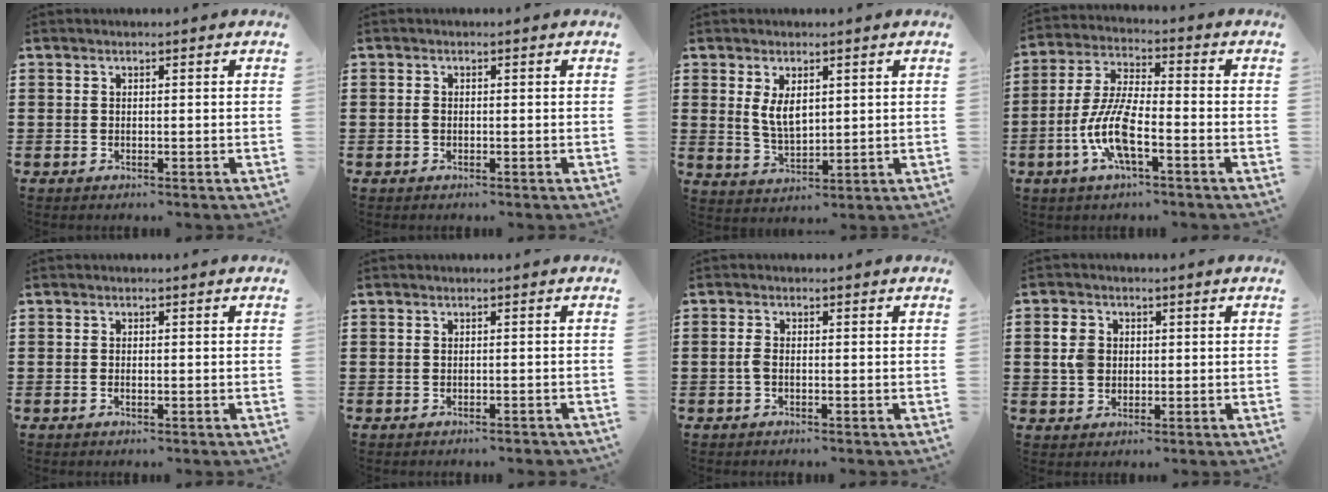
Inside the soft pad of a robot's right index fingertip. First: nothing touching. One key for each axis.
{"total": 0.8, "fx": -0.2, "fy": 0.5, "fz": 0.6, "tx": -0.022, "ty": -0.004, "tz": -0.007}
{"total": 4.5, "fx": 1.6, "fy": 2.3, "fz": 3.6, "tx": -0.066, "ty": 0.000, "tz": 0.027}
{"total": 9.1, "fx": -3.6, "fy": 2.4, "fz": 8.1, "tx": -0.186, "ty": -0.011, "tz": -0.073}
{"total": 0.6, "fx": -0.2, "fy": 0.3, "fz": 0.5, "tx": -0.011, "ty": -0.003, "tz": -0.003}
{"total": 0.6, "fx": -0.6, "fy": 0.0, "fz": 0.2, "tx": -0.008, "ty": -0.005, "tz": -0.011}
{"total": 1.6, "fx": -0.4, "fy": 0.6, "fz": 1.4, "tx": -0.036, "ty": -0.002, "tz": -0.011}
{"total": 3.8, "fx": 0.4, "fy": 3.2, "fz": 2.0, "tx": -0.057, "ty": 0.009, "tz": 0.003}